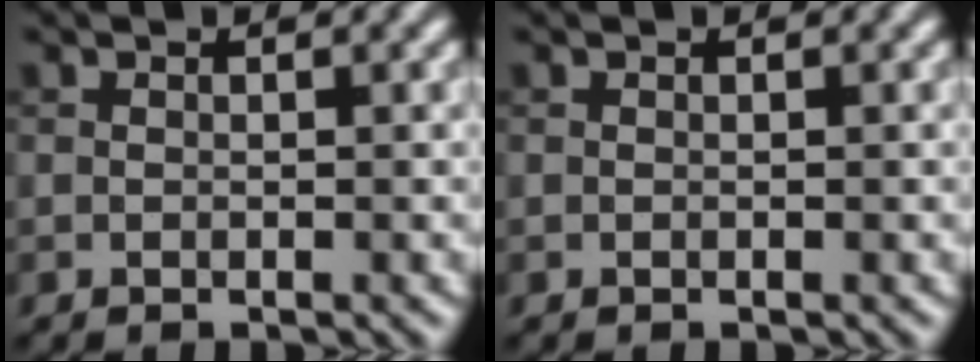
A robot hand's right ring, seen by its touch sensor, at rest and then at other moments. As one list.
[{"total": 0.0}]